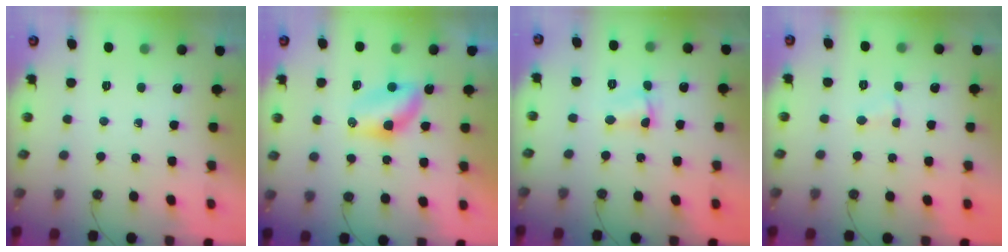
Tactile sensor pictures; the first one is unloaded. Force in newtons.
{"total": 7.2, "press": 6.9, "slide": 2.1}
{"total": 2.6, "press": 2.3, "slide": 1.1}
{"total": 2.6, "press": 2.6, "slide": 0.3}